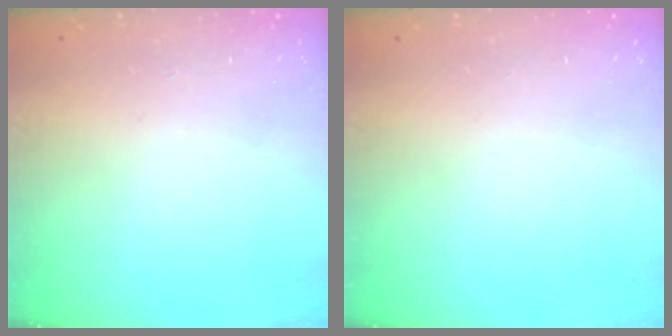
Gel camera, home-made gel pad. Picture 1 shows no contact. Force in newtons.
{"total": 0.0}